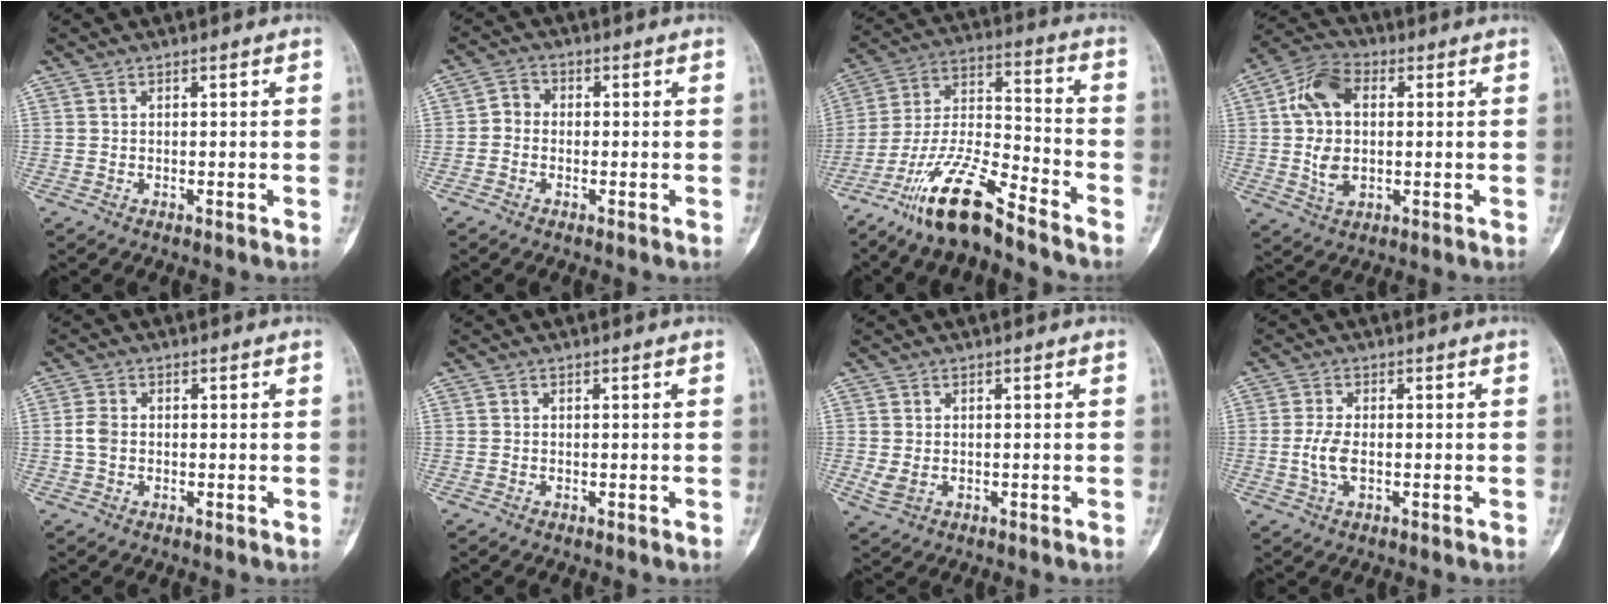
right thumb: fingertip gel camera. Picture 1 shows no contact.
{"total": 2.9, "force": [-0.6, 2.4, 1.3], "torque": [-0.010, 0.008, -0.024]}
{"total": 15.2, "force": [-11.4, 2.8, 9.6], "torque": [-0.191, 0.072, -0.213]}
{"total": 11.6, "force": [1.1, 7.3, 9.0], "torque": [-0.170, 0.013, 0.018]}
{"total": 2.7, "force": [-0.2, 2.0, 1.9], "torque": [-0.040, 0.006, -0.010]}
{"total": 0.0}
{"total": 2.2, "force": [-0.1, 1.6, 1.6], "torque": [-0.038, -0.002, 0.006]}
{"total": 4.0, "force": [-0.5, 1.9, 3.4], "torque": [-0.076, 0.001, -0.012]}